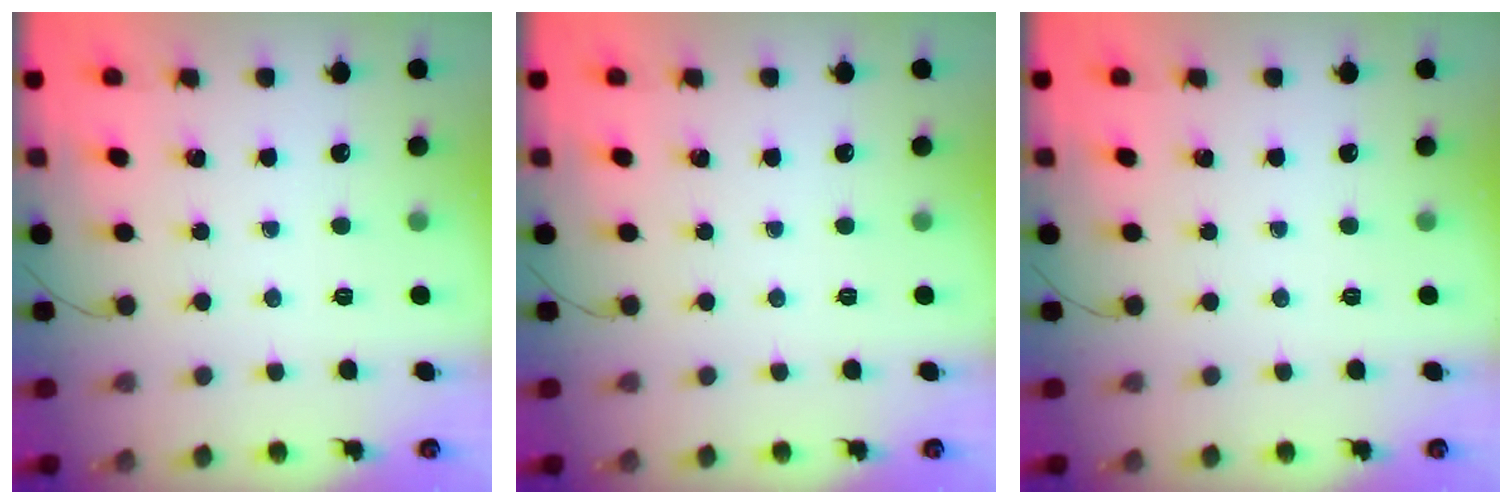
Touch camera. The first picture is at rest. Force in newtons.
{"total": 0.0}
{"total": 0.0}